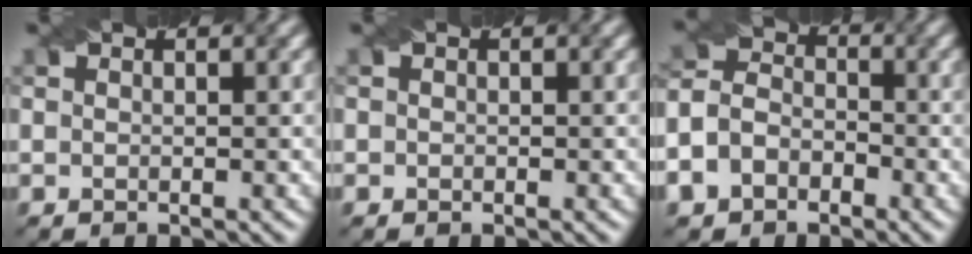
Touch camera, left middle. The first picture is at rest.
{"total": 0.0}
{"total": 5.4, "force": [-2.5, 4.0, 2.5], "torque": [-0.047, 0.003, -0.054]}